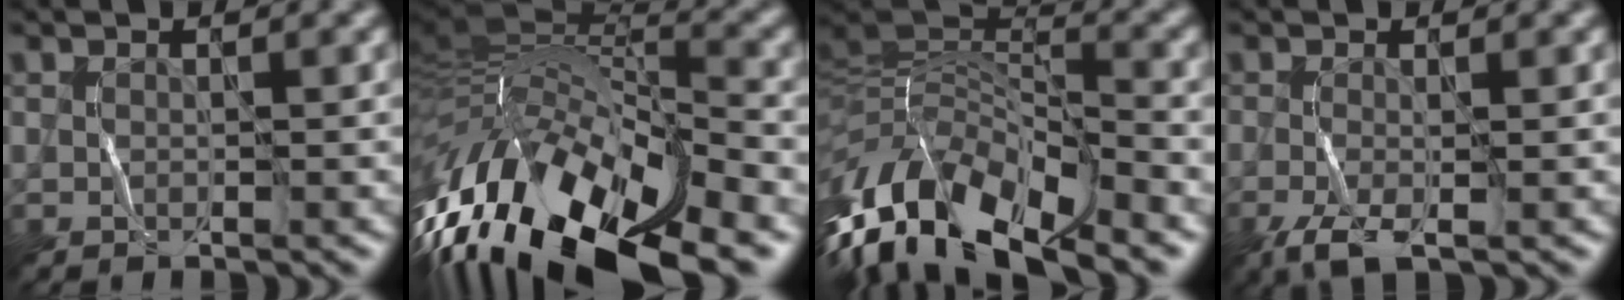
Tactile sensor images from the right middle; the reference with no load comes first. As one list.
[{"total": 17.0, "force": [-6.4, 7.4, 13.8], "torque": [-0.269, -0.007, -0.091]}, {"total": 12.5, "force": [-7.8, 4.8, 8.5], "torque": [-0.170, 0.015, -0.150]}, {"total": 2.9, "force": [-1.8, 0.6, 2.2], "torque": [-0.054, -0.004, -0.033]}]